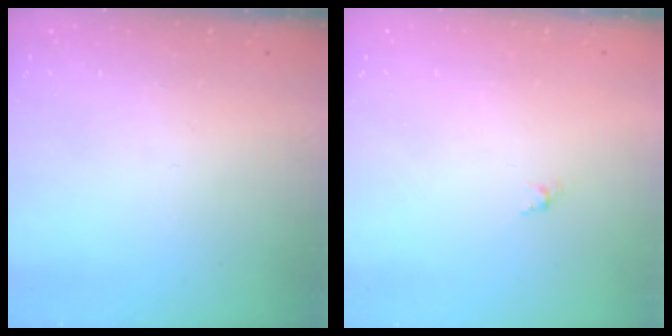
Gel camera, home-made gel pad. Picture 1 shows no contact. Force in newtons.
{"total": 1.6, "press": 1.5, "slide": 0.5}